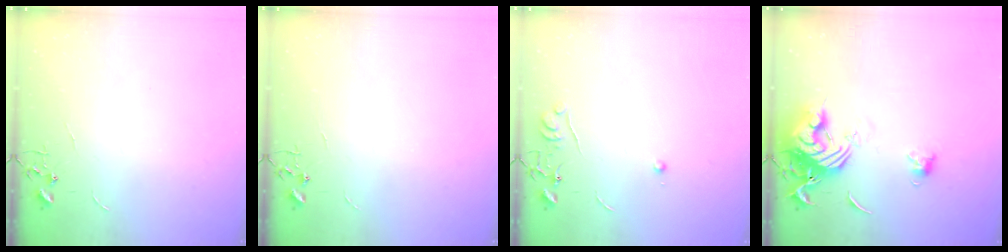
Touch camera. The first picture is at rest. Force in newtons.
{"total": 0.0}
{"total": 5.9, "press": 5.9, "slide": 0.6}
{"total": 13.4, "press": 13.3, "slide": 1.7}